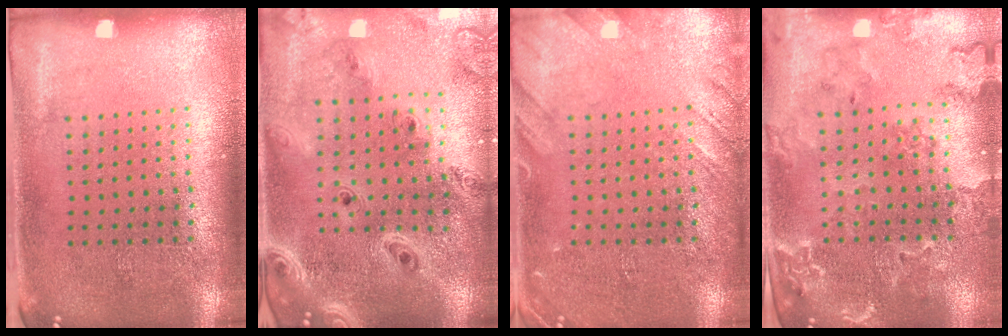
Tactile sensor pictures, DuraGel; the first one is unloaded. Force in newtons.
{"total": 2.5, "press": 2.2, "slide": 1.2}
{"total": 2.3, "press": 2.3, "slide": 0.3}
{"total": 1.4, "press": 1.4, "slide": 0.3}